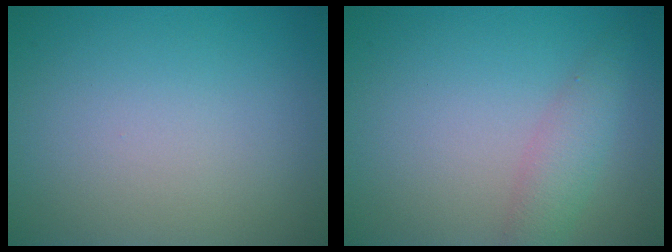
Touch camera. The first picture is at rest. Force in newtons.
{"total": 2.5, "press": 2.5, "slide": 0.1}